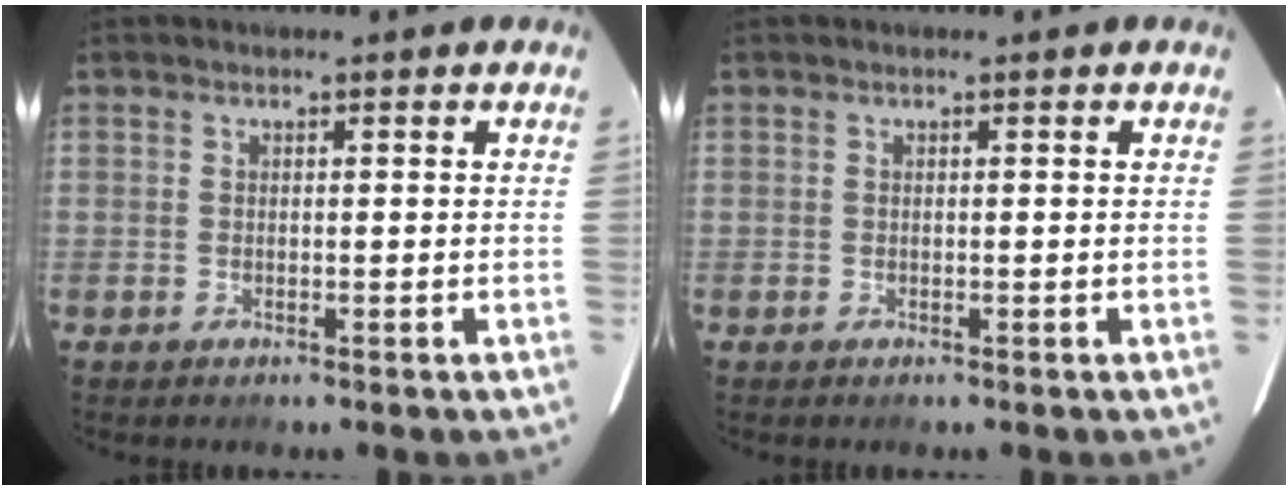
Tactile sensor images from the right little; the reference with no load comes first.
{"total": 0.0}